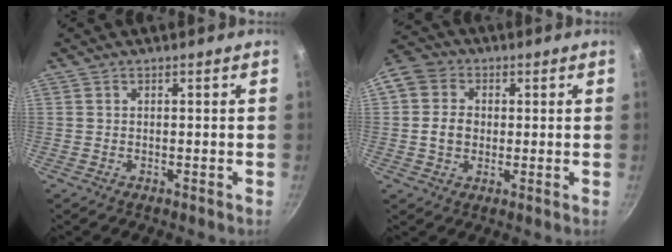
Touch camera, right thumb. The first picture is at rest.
{"total": 9.8, "force": [0.6, 8.4, 5.0], "torque": [-0.085, 0.018, 0.000]}